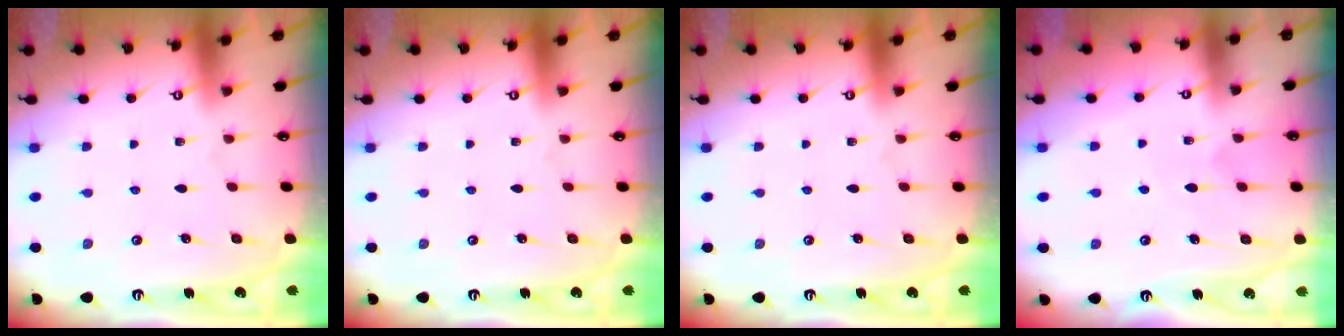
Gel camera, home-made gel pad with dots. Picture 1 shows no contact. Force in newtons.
{"total": 0.0}
{"total": 0.0}
{"total": 4.3, "press": 4.2, "slide": 0.4}